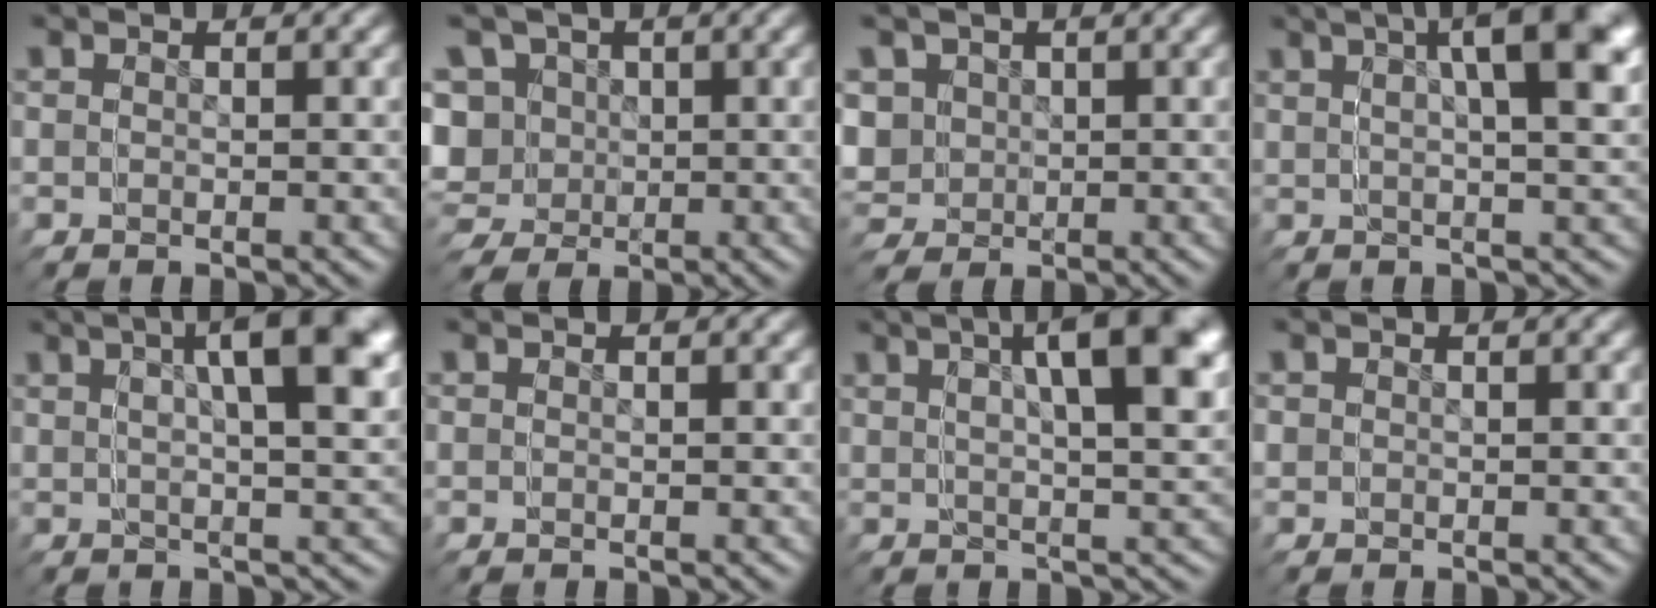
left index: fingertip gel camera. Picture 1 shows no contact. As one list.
[{"total": 11.1, "force": [0.2, 10.7, 3.1], "torque": [-0.106, -0.051, 0.013]}, {"total": 8.0, "force": [0.8, 7.9, 1.4], "torque": [-0.075, -0.038, 0.022]}, {"total": 4.4, "force": [1.4, 0.6, 4.1], "torque": [-0.044, 0.028, 0.016]}, {"total": 4.4, "force": [1.7, 0.6, 4.1], "torque": [-0.042, 0.027, 0.019]}, {"total": 0.0}, {"total": 4.9, "force": [2.1, 0.7, 4.4], "torque": [-0.046, 0.028, 0.025]}, {"total": 1.0, "force": [0.0, 1.0, -0.1], "torque": [0.002, -0.008, 0.002]}]